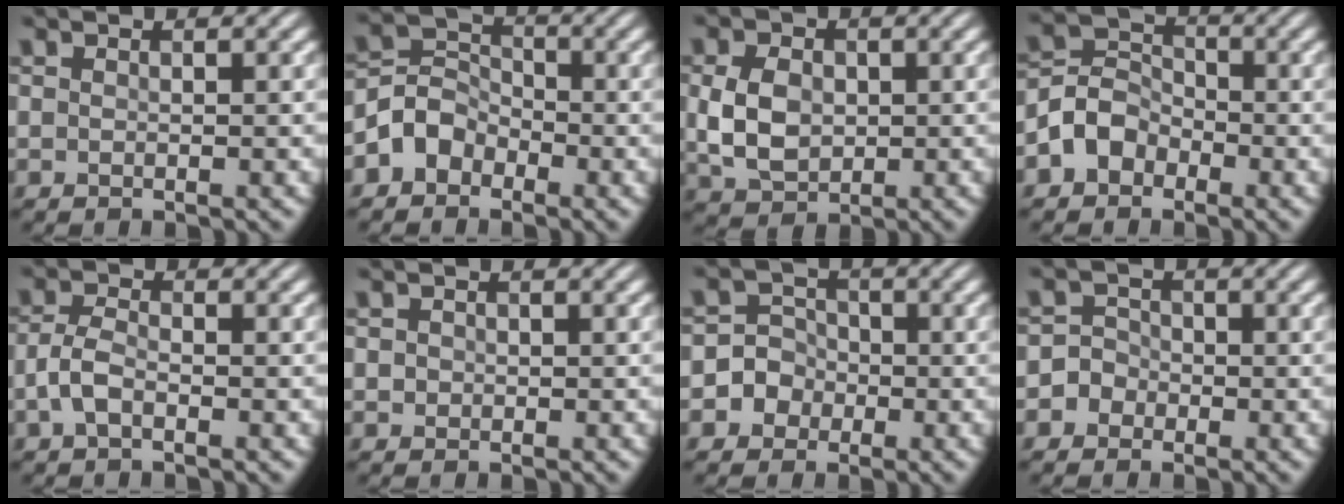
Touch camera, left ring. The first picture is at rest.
{"total": 3.2, "force": [-1.8, 2.4, 1.0], "torque": [-0.013, 0.011, -0.046]}
{"total": 4.7, "force": [0.1, 3.6, 3.1], "torque": [-0.070, -0.002, 0.002]}
{"total": 3.5, "force": [-1.8, 2.7, 1.3], "torque": [-0.020, 0.010, -0.046]}
{"total": 2.2, "force": [-0.9, 1.0, 1.7], "torque": [-0.036, 0.005, -0.025]}
{"total": 0.6, "force": [0.0, 0.6, 0.1], "torque": [0.002, -0.002, -0.002]}
{"total": 3.9, "force": [-1.4, 3.7, 0.5], "torque": [0.020, 0.011, -0.039]}
{"total": 2.3, "force": [-1.0, 2.0, 0.3], "torque": [0.019, 0.009, -0.029]}